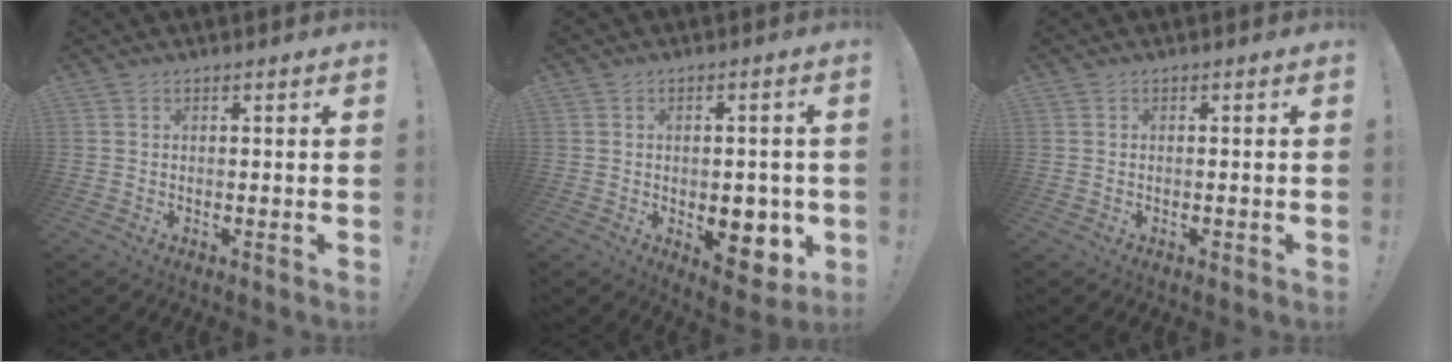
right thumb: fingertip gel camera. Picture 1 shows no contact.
{"total": 10.5, "force": [-2.5, 6.6, 7.8], "torque": [-0.068, 0.004, -0.034]}
{"total": 0.7, "force": [-0.6, 0.2, 0.3], "torque": [-0.003, 0.001, -0.010]}